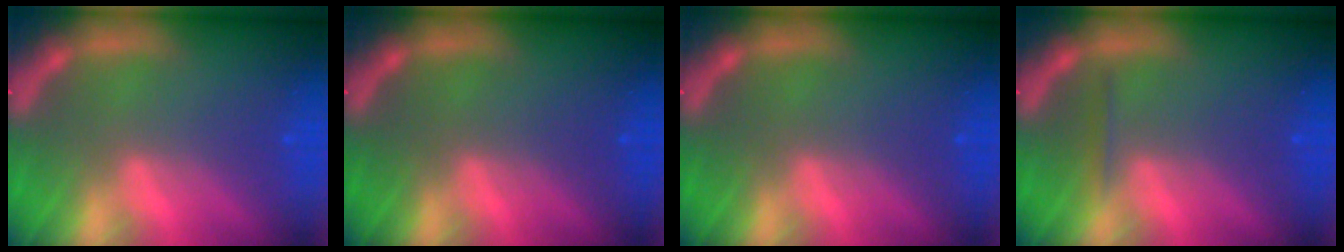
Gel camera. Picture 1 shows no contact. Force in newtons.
{"total": 0.0}
{"total": 0.0}
{"total": 0.9}